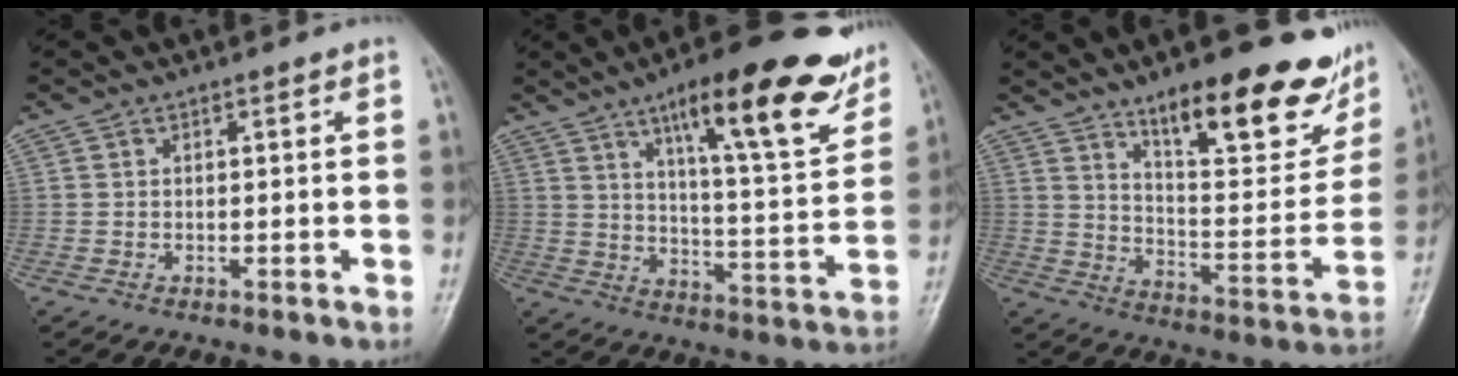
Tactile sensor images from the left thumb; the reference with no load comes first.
{"total": 21.2, "force": [13.0, 4.9, 16.0], "torque": [-0.192, -0.055, 0.193]}
{"total": 23.3, "force": [14.8, 7.4, 16.4], "torque": [-0.179, -0.074, 0.222]}